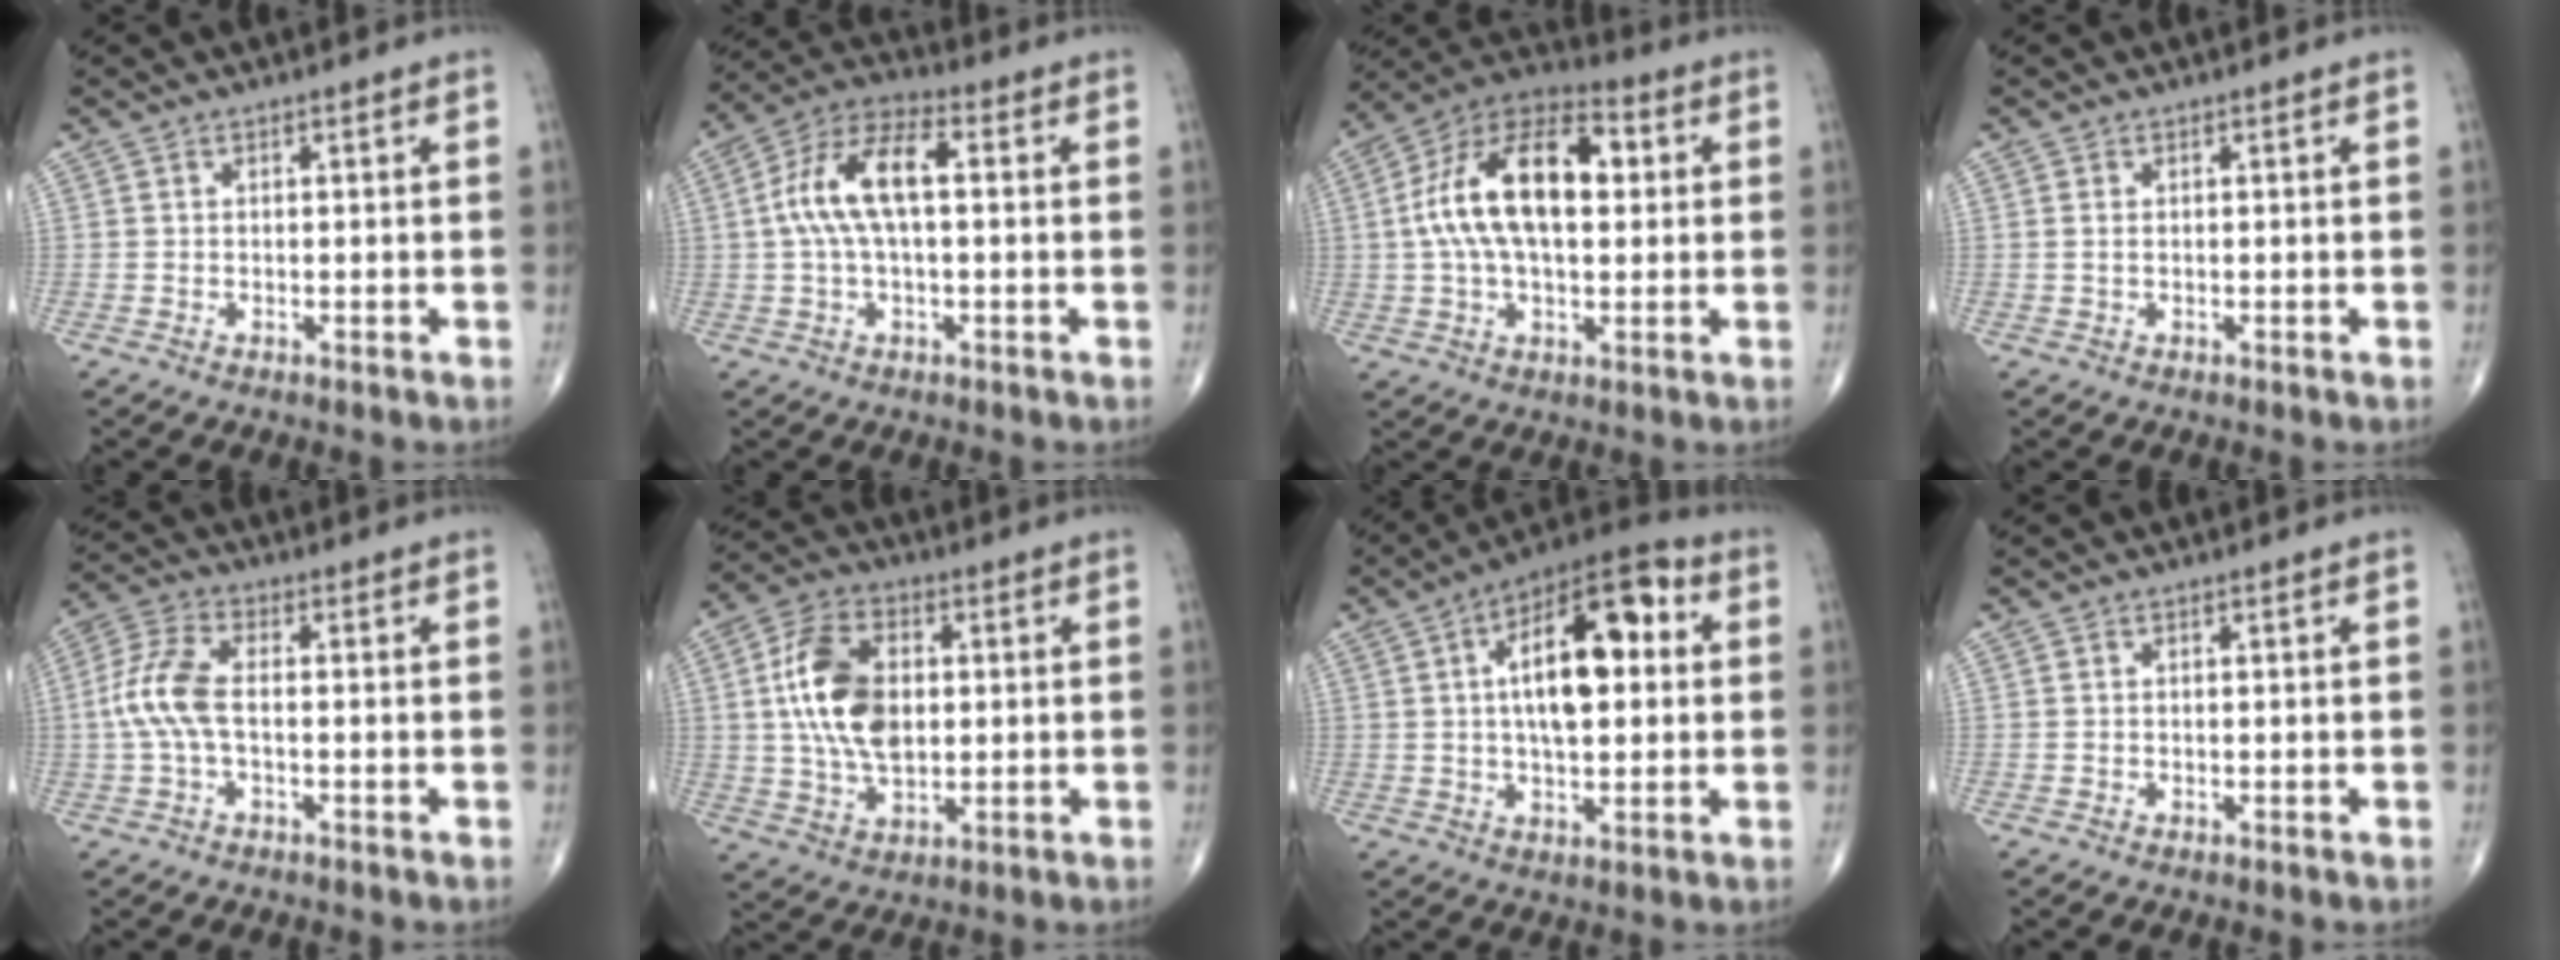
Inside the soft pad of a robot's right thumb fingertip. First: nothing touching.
{"total": 11.9, "force": [1.2, 5.3, 10.6], "torque": [-0.215, 0.036, 0.017]}
{"total": 19.1, "force": [2.6, 10.2, 16.0], "torque": [-0.276, 0.028, 0.036]}
{"total": 0.7, "force": [0.2, 0.3, 0.6], "torque": [-0.018, 0.003, 0.006]}
{"total": 8.0, "force": [-0.5, 3.7, 7.1], "torque": [-0.176, 0.022, -0.015]}
{"total": 14.2, "force": [1.6, 8.4, 11.3], "torque": [-0.204, 0.006, 0.030]}
{"total": 18.2, "force": [3.4, 8.2, 15.9], "torque": [-0.228, 0.021, 0.045]}
{"total": 0.0}